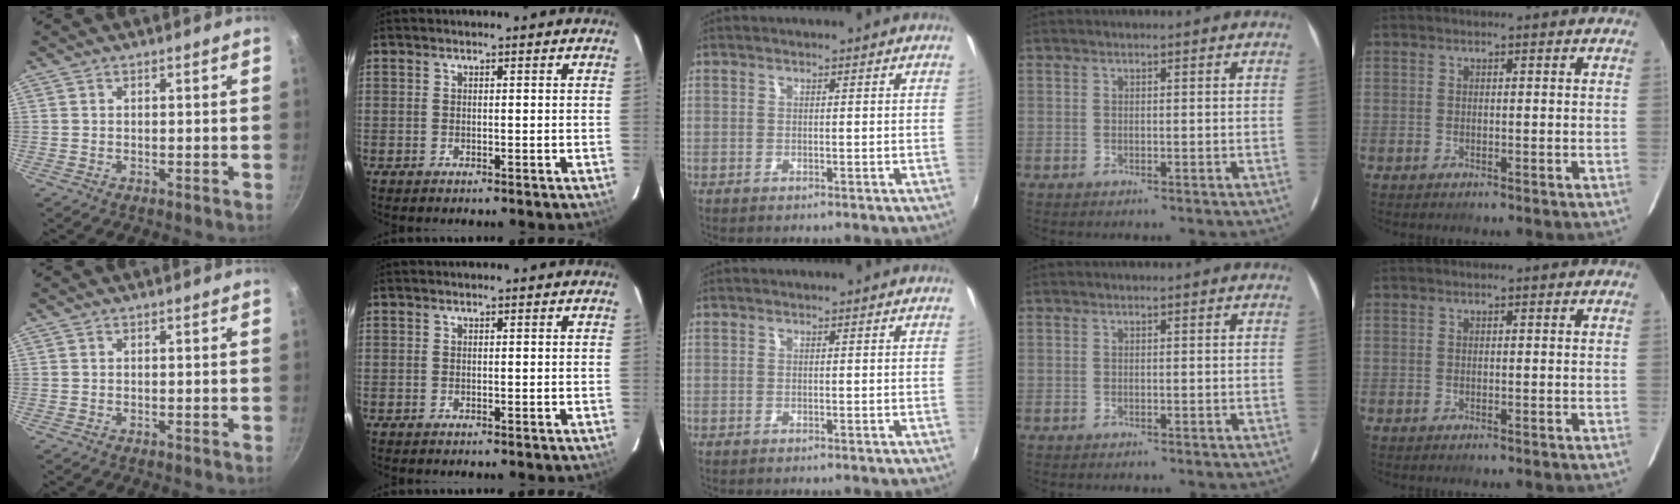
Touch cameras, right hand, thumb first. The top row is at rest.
{}